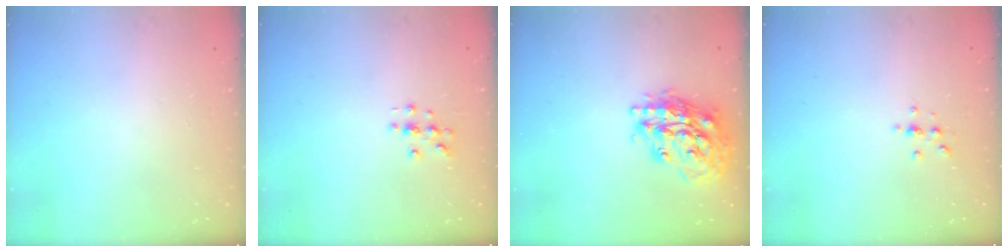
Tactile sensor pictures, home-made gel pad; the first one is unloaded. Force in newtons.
{"total": 3.2, "press": 3.2, "slide": 0.3}
{"total": 21.2, "press": 21.1, "slide": 2.1}
{"total": 2.2, "press": 2.1, "slide": 0.2}